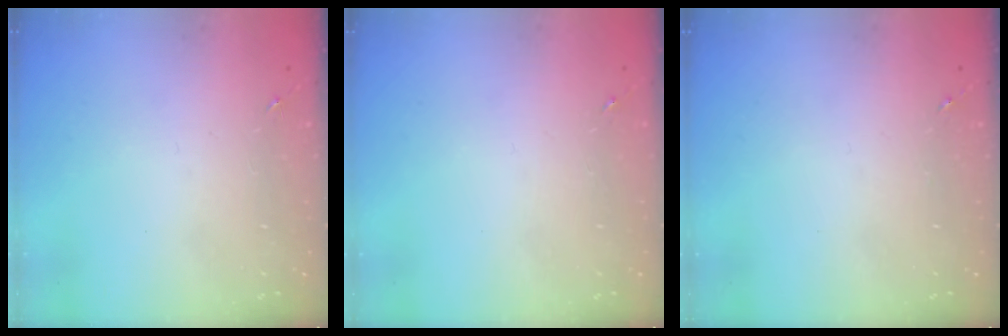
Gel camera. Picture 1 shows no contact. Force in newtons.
{"total": 0.0}
{"total": 0.0}